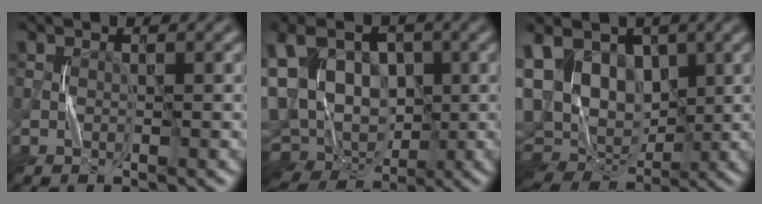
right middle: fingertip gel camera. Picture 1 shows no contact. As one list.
[{"total": 14.0, "force": [-0.4, 10.2, 9.6], "torque": [-0.186, 0.026, -0.004]}, {"total": 13.3, "force": [2.5, 9.1, 9.4], "torque": [-0.171, 0.022, 0.060]}]